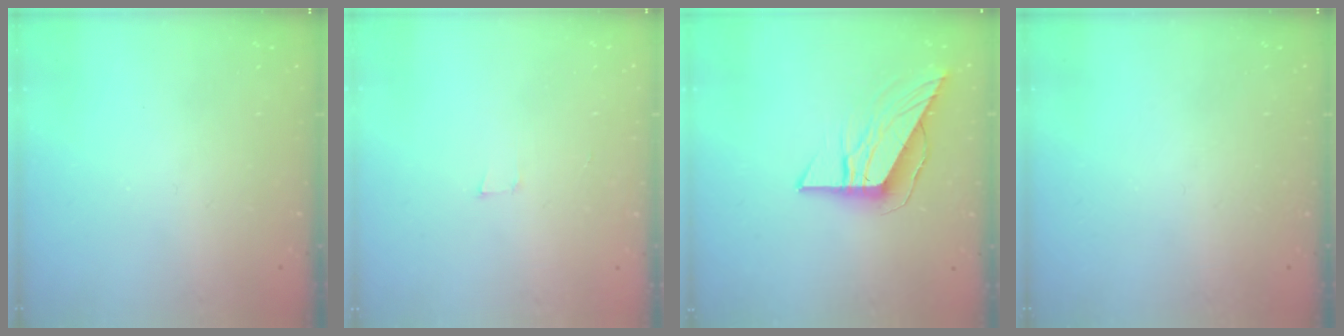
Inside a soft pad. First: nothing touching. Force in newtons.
{"total": 3.4, "press": 2.2, "slide": 2.6}
{"total": 8.7, "press": 8.7, "slide": 0.7}
{"total": 0.0}